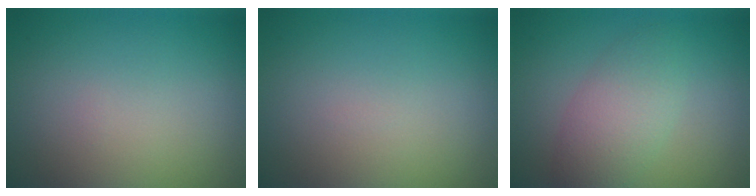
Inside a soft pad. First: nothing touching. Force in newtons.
{"total": 0.0}
{"total": 3.8, "press": 3.8, "slide": 0.1}